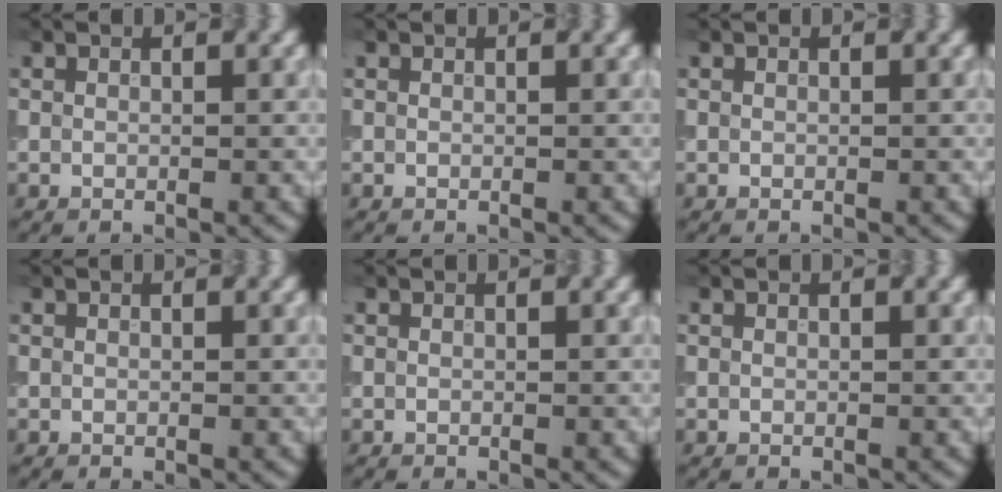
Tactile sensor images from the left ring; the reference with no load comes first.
{"total": 0.0}
{"total": 0.0}
{"total": 0.0}
{"total": 0.0}
{"total": 0.0}